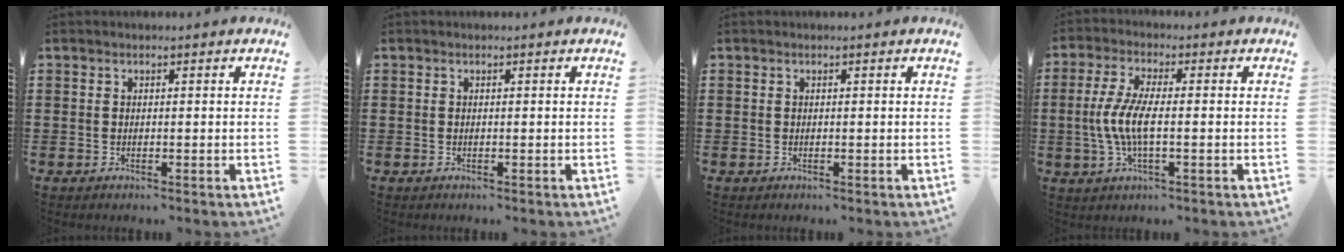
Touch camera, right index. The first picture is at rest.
{"total": 0.0}
{"total": 0.0}
{"total": 6.4, "force": [-1.1, 1.6, 6.1], "torque": [-0.149, -0.015, -0.033]}